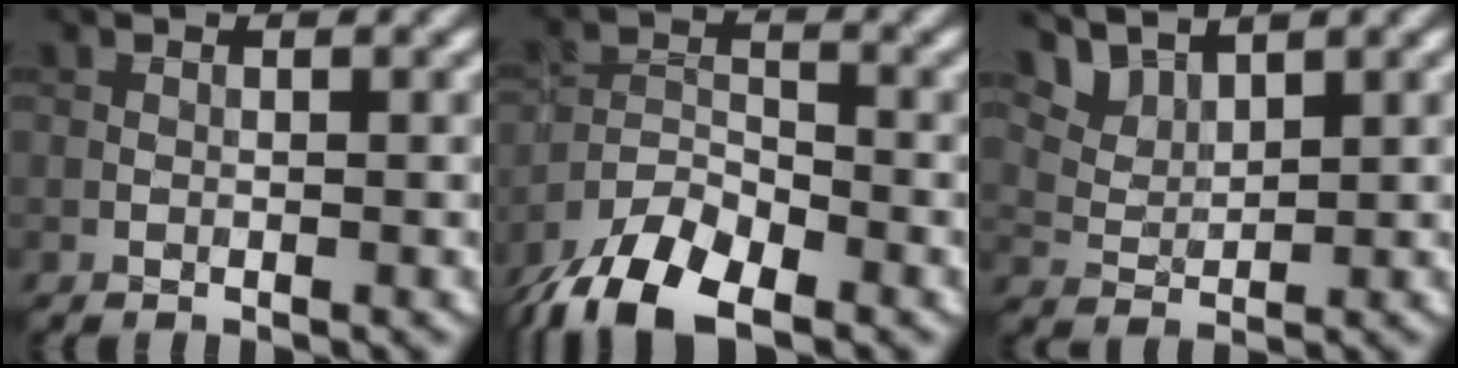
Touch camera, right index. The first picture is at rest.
{"total": 7.6, "force": [-5.5, 3.1, 4.2], "torque": [-0.072, -0.011, -0.106]}
{"total": 3.8, "force": [3.4, 1.1, 1.3], "torque": [-0.041, -0.009, 0.080]}